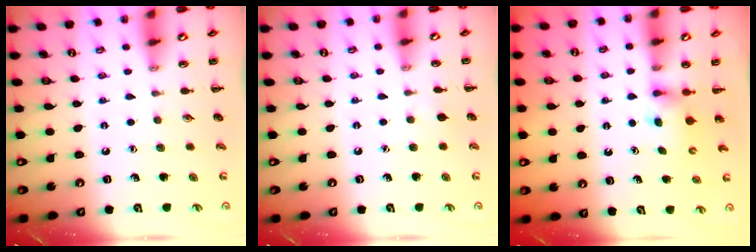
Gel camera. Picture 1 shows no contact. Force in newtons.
{"total": 2.7, "press": 2.5, "slide": 1.1}
{"total": 2.5, "press": 2.2, "slide": 1.2}